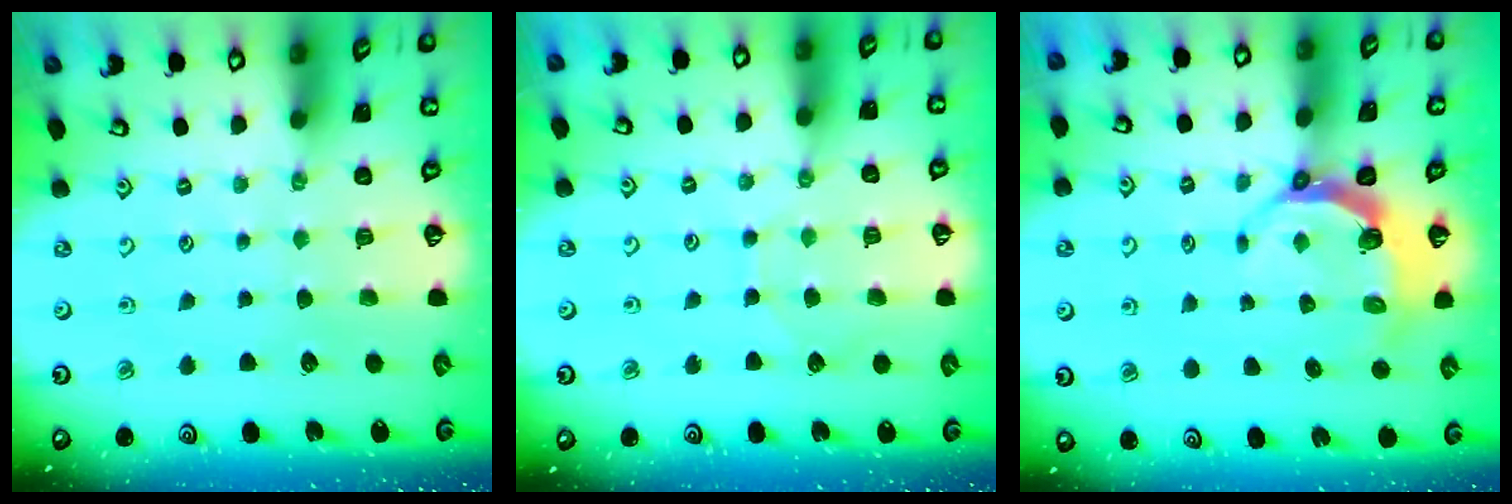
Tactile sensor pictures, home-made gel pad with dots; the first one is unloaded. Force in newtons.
{"total": 6.3, "press": 6.2, "slide": 0.6}
{"total": 5.7, "press": 4.8, "slide": 3.1}